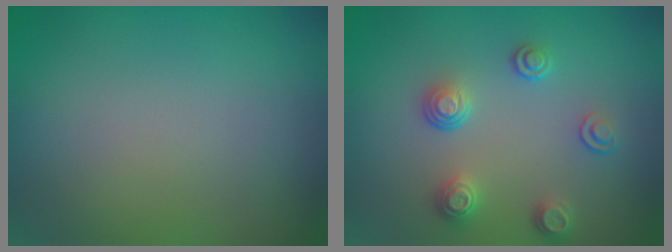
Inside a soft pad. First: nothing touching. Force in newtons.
{"total": 2.9, "press": 2.6, "slide": 1.4}